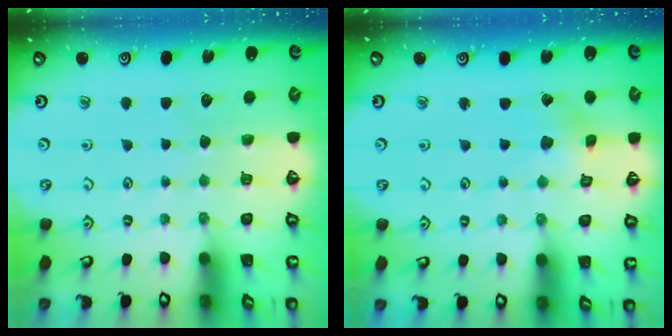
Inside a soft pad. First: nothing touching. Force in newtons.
{"total": 2.9, "press": 2.8, "slide": 0.3}